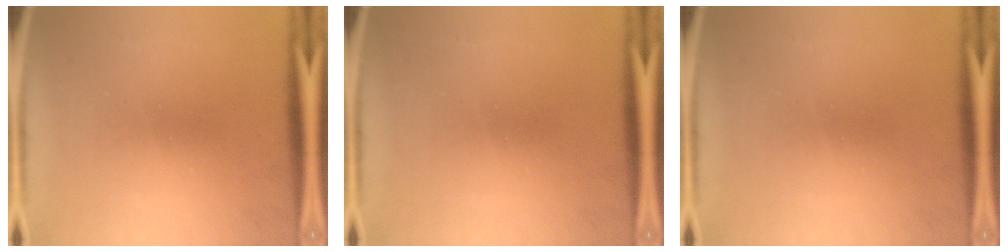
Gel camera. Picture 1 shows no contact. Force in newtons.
{"total": 0.0}
{"total": 0.0}